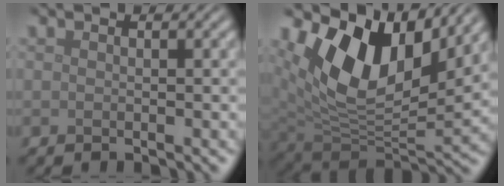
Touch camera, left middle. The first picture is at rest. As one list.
[{"total": 11.5, "force": [5.1, 6.7, 7.9], "torque": [-0.150, -0.008, 0.094]}]